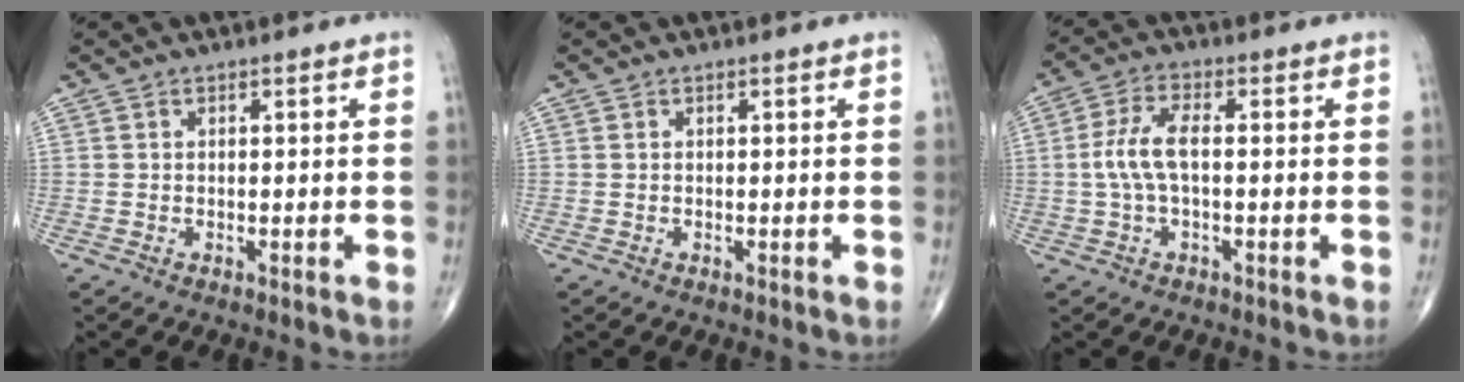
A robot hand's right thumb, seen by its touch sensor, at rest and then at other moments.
{"total": 0.0}
{"total": 6.4, "force": [-0.2, 2.5, 5.8], "torque": [-0.137, 0.017, -0.009]}